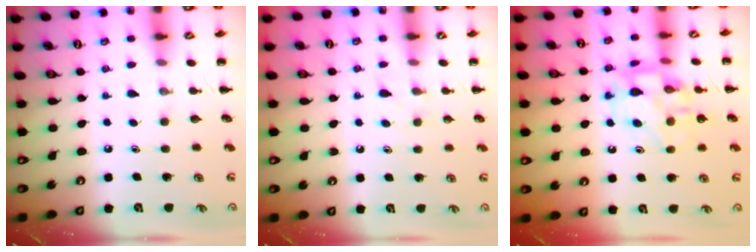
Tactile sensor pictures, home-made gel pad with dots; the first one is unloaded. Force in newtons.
{"total": 4.1, "press": 3.9, "slide": 1.4}
{"total": 12.8, "press": 12.6, "slide": 1.8}